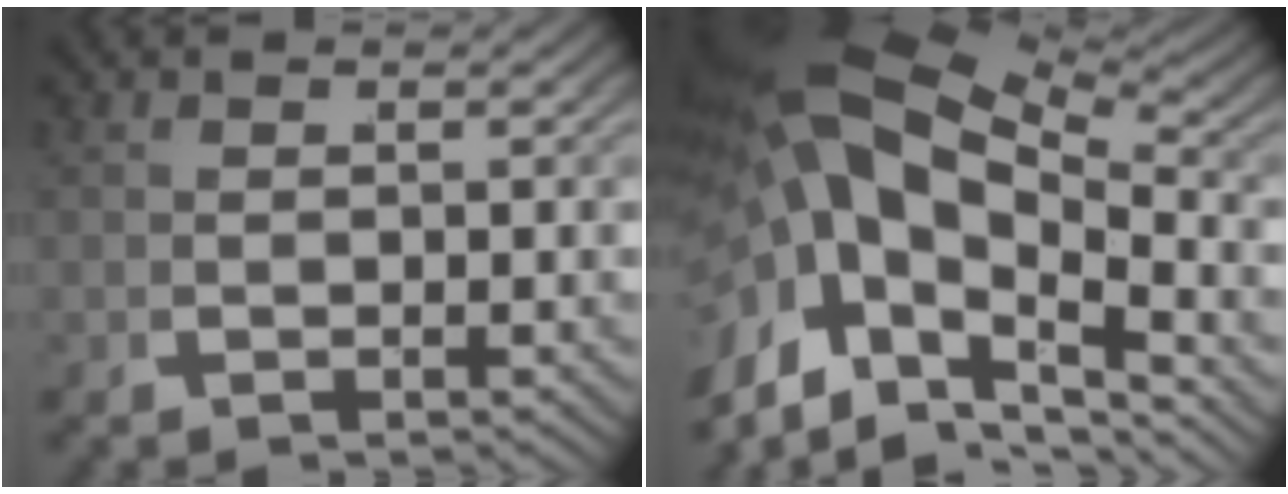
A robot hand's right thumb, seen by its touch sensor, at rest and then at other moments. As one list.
[{"total": 13.2, "force": [-1.0, 8.5, 10.1], "torque": [-0.206, -0.024, -0.012]}]